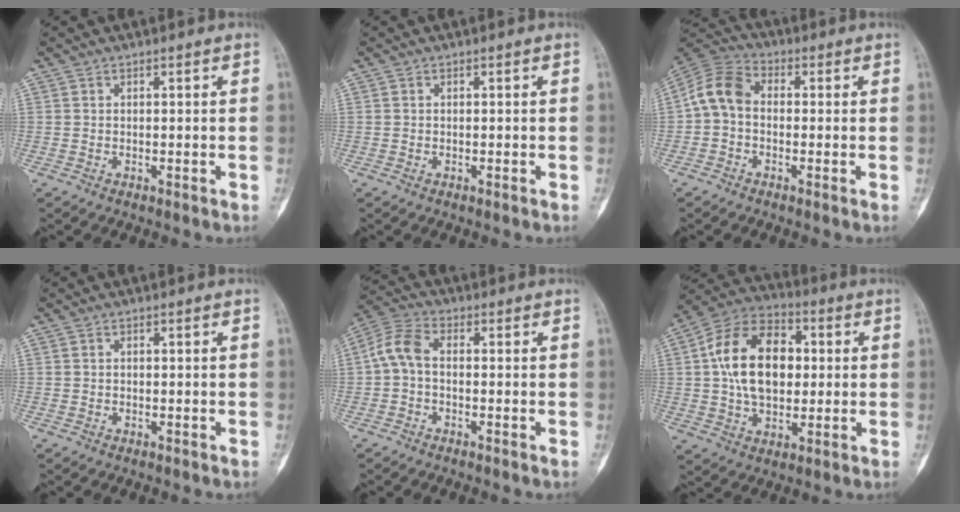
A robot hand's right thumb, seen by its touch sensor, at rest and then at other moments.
{"total": 0.0}
{"total": 8.4, "force": [-0.4, 6.0, 5.8], "torque": [-0.105, 0.024, -0.023]}
{"total": 0.0}
{"total": 6.2, "force": [-0.5, 3.6, 5.0], "torque": [-0.108, 0.020, -0.022]}
{"total": 17.3, "force": [1.9, 11.3, 13.0], "torque": [-0.203, 0.019, 0.027]}